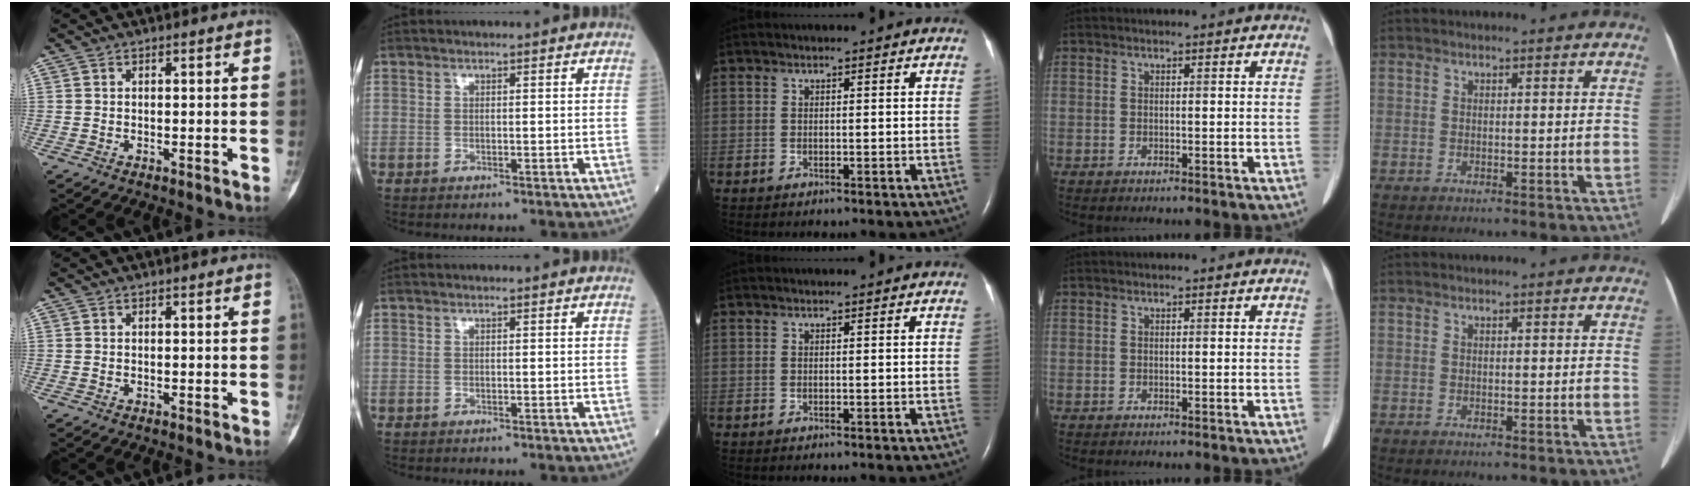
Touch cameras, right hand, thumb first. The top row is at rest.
{}